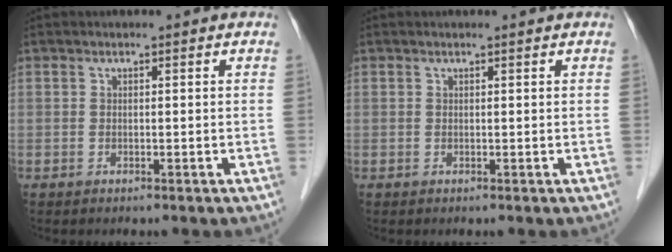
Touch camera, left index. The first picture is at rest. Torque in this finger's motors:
{"motor_torque": [0.18, -0.12, 0.09, 0.01]}